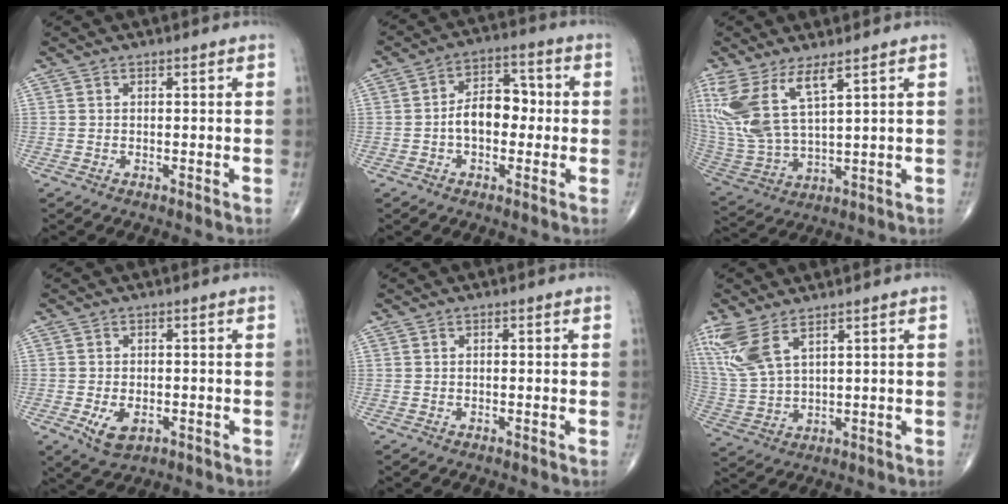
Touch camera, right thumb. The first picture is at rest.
{"total": 8.6, "force": [-0.8, 5.6, 6.5], "torque": [-0.082, 0.030, -0.024]}
{"total": 14.1, "force": [7.1, 4.7, 11.2], "torque": [-0.260, -0.031, 0.159]}
{"total": 5.2, "force": [-1.6, 3.1, 3.8], "torque": [-0.063, -0.004, -0.019]}
{"total": 0.6, "force": [0.1, 0.3, 0.5], "torque": [-0.012, 0.002, 0.003]}
{"total": 10.1, "force": [5.9, 3.8, 7.2], "torque": [-0.175, -0.015, 0.137]}